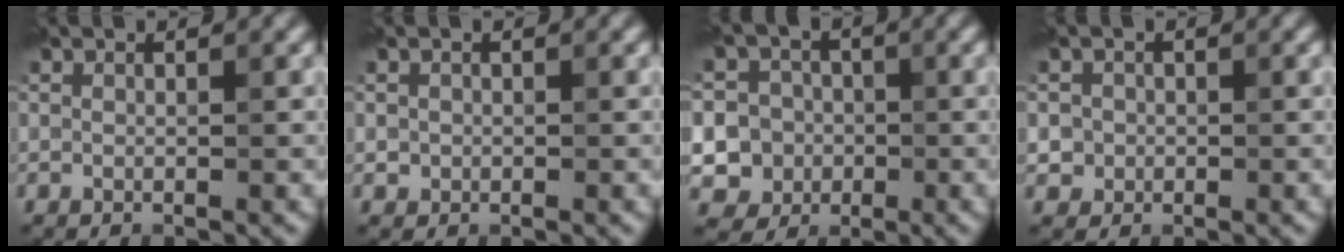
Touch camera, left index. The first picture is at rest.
{"total": 0.8, "force": [0.1, 0.8, 0.1], "torque": [0.006, -0.003, -0.001]}
{"total": 8.5, "force": [-1.3, 8.2, 2.1], "torque": [-0.040, 0.014, -0.052]}
{"total": 1.8, "force": [0.0, 1.8, 0.2], "torque": [0.012, 0.001, -0.003]}